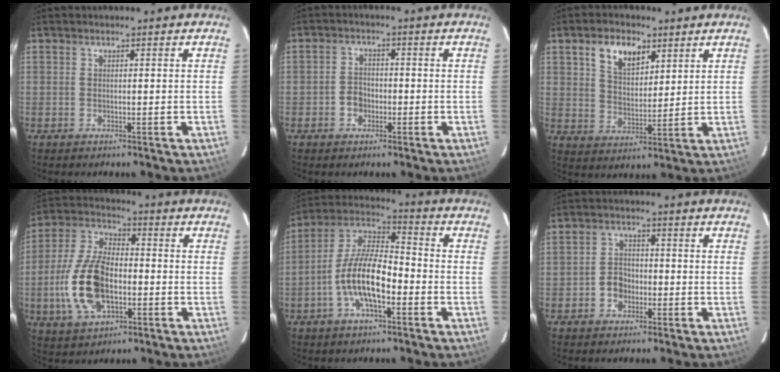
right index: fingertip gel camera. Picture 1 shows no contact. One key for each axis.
{"total": 3.3, "fx": -1.4, "fy": 2.8, "fz": 1.2, "tx": -0.025, "ty": 0.008, "tz": -0.021}
{"total": 8.3, "fx": 4.2, "fy": 3.5, "fz": 6.2, "tx": -0.117, "ty": 0.011, "tz": 0.080}
{"total": 15.2, "fx": -3.6, "fy": 8.2, "fz": 12.2, "tx": -0.261, "ty": 0.006, "tz": -0.063}
{"total": 12.6, "fx": -4.5, "fy": 4.6, "fz": 10.8, "tx": -0.221, "ty": 0.005, "tz": -0.086}
{"total": 4.1, "fx": -1.8, "fy": 3.4, "fz": 1.4, "tx": -0.029, "ty": 0.011, "tz": -0.026}